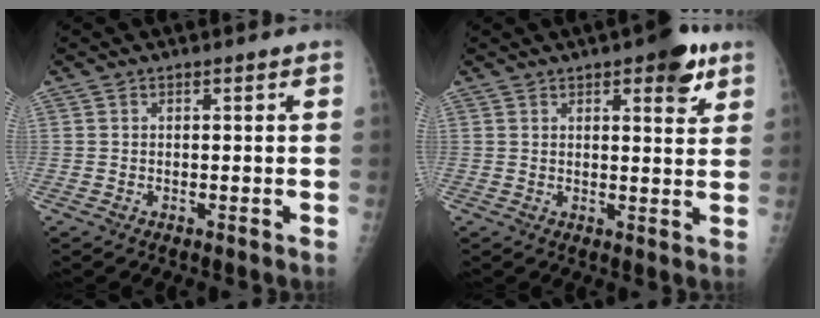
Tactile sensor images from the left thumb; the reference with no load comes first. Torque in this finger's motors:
{"motor_torque": [1.51, 1.29, 0.37, -0.47, 0.01]}